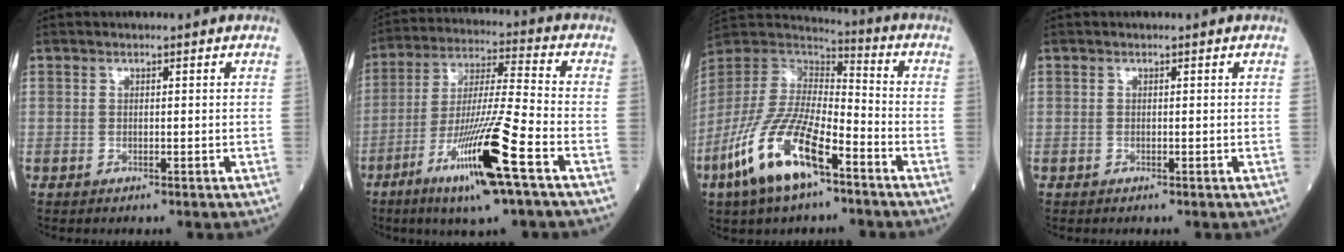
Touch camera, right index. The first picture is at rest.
{"total": 17.0, "force": [-8.0, 0.2, 15.0], "torque": [-0.311, -0.032, -0.148]}
{"total": 17.8, "force": [-9.2, 5.8, 14.1], "torque": [-0.312, -0.022, -0.174]}
{"total": 0.0}